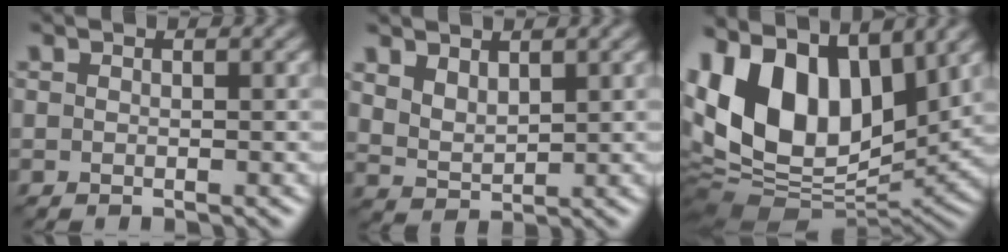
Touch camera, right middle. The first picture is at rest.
{"total": 2.8, "force": [1.8, 1.6, 1.6], "torque": [-0.037, -0.007, 0.041]}
{"total": 14.6, "force": [4.4, 8.5, 10.9], "torque": [-0.226, 0.002, 0.077]}